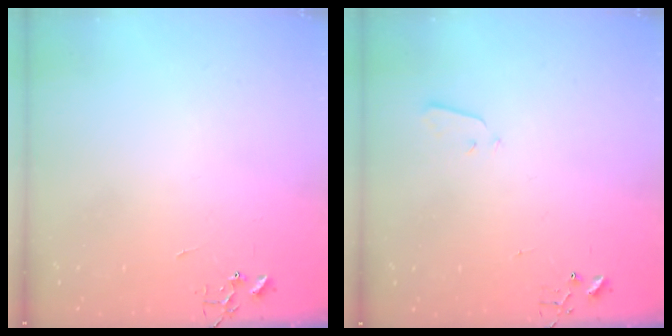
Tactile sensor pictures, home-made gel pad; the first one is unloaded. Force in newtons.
{"total": 2.1, "press": 2.1, "slide": 0.3}